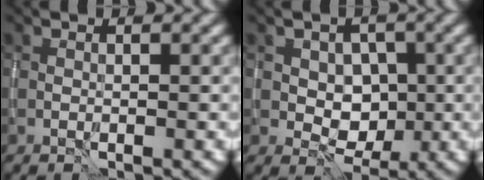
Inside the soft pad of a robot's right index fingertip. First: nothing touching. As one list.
[{"total": 3.7, "force": [0.1, 3.0, 2.1], "torque": [-0.015, 0.001, -0.004]}]